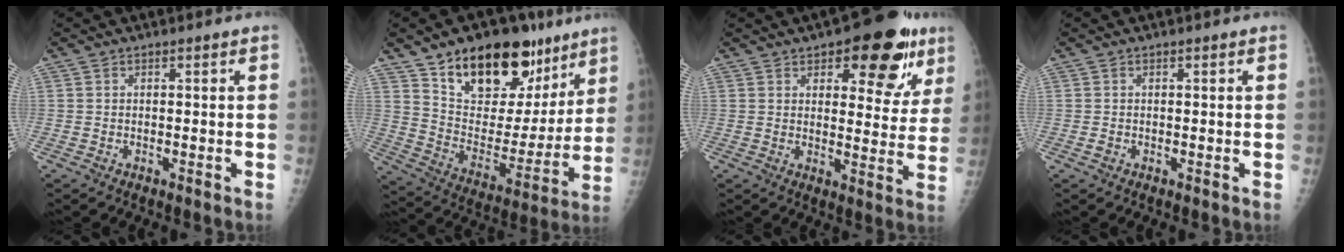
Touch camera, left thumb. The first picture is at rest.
{"total": 23.8, "force": [14.9, 12.6, 13.6], "torque": [-0.160, -0.062, 0.245]}
{"total": 16.6, "force": [9.0, 7.4, 11.8], "torque": [-0.097, -0.033, 0.117]}
{"total": 0.5, "force": [0.1, 0.4, 0.4], "torque": [-0.002, 0.000, 0.003]}